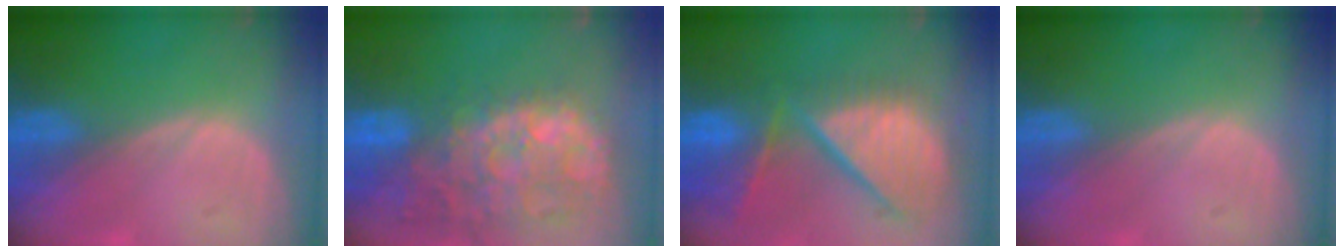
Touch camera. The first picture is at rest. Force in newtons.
{"total": 14.7, "press": 11.9, "slide": 8.7}
{"total": 13.0, "press": 10.9, "slide": 7.1}
{"total": 0.0}